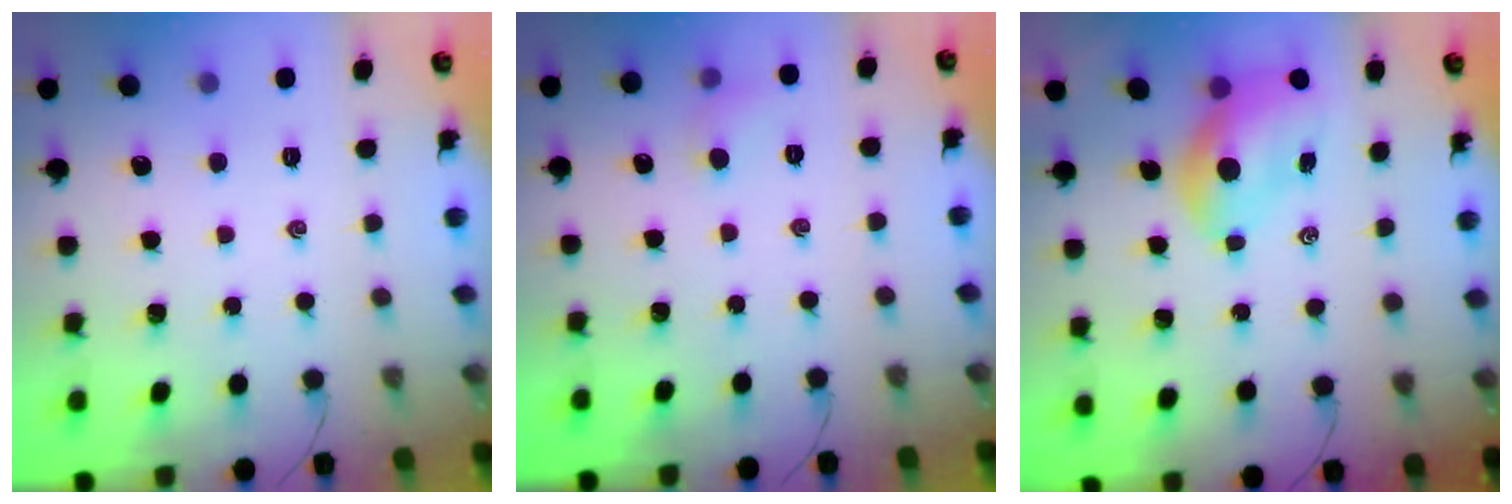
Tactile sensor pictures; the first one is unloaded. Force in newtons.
{"total": 4.5, "press": 4.3, "slide": 1.4}
{"total": 7.9, "press": 7.8, "slide": 1.4}